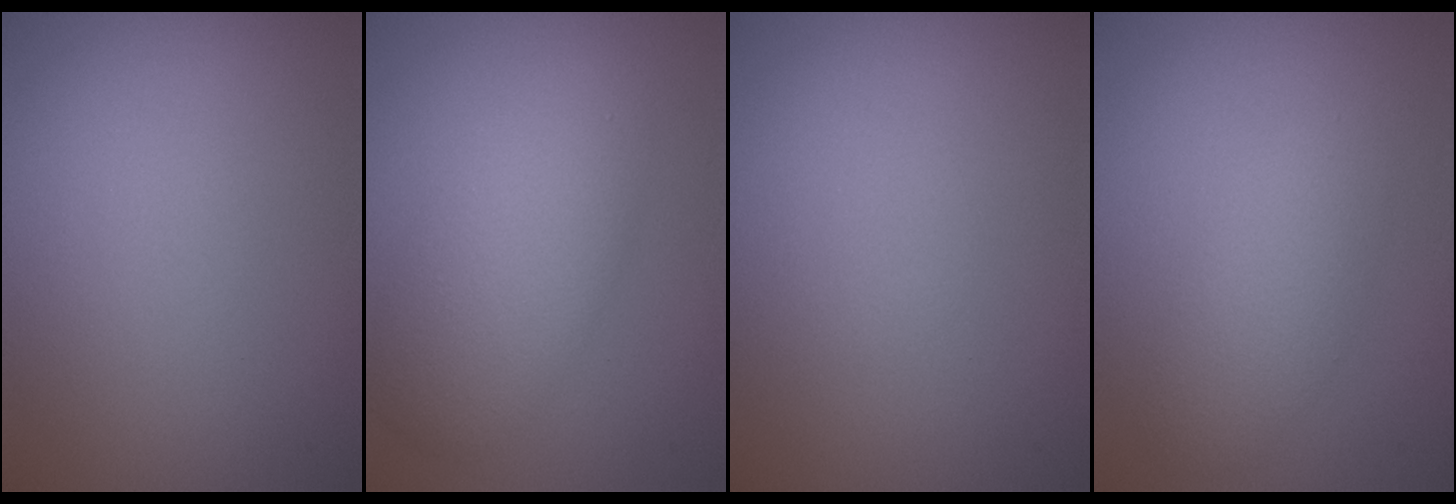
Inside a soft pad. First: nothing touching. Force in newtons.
{"total": 4.5, "press": 4.5, "slide": 0.1}
{"total": 0.0}
{"total": 2.8, "press": 2.8, "slide": 0.1}